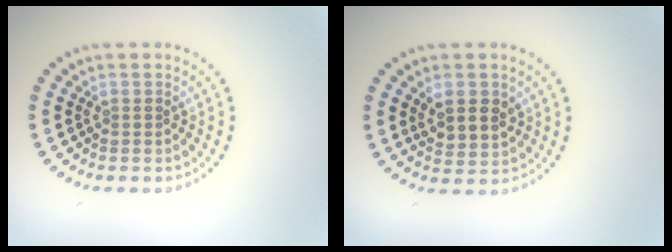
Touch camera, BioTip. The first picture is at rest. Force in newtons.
{"total": 3.0, "press": 2.9, "slide": 0.9}